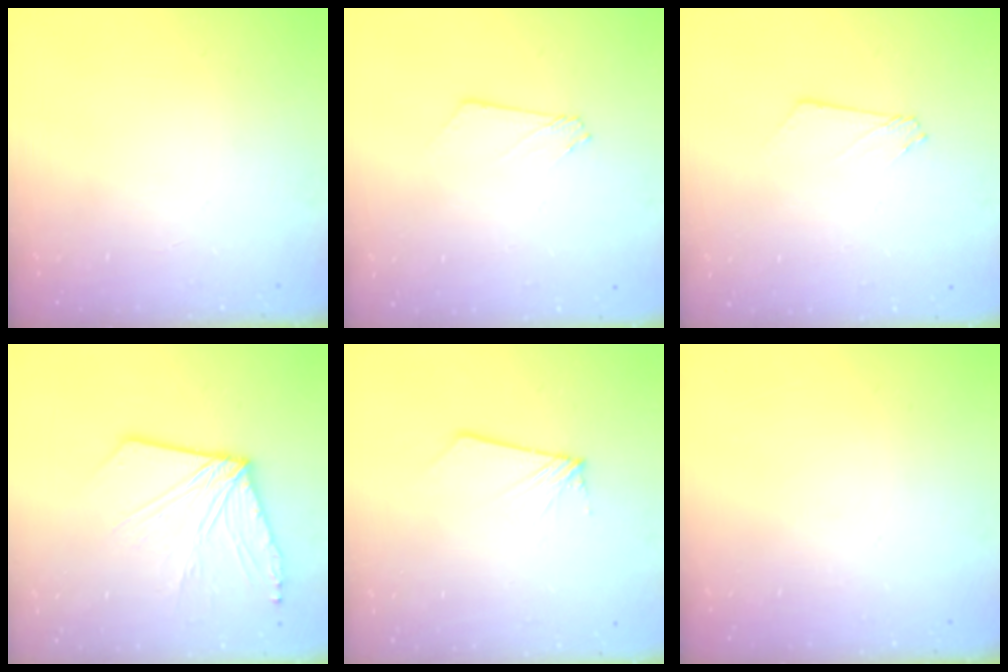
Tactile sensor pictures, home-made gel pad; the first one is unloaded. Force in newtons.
{"total": 2.5, "press": 2.5, "slide": 0.2}
{"total": 2.5, "press": 2.5, "slide": 0.2}
{"total": 13.5, "press": 13.4, "slide": 1.6}
{"total": 2.2, "press": 2.2, "slide": 0.3}
{"total": 0.0}